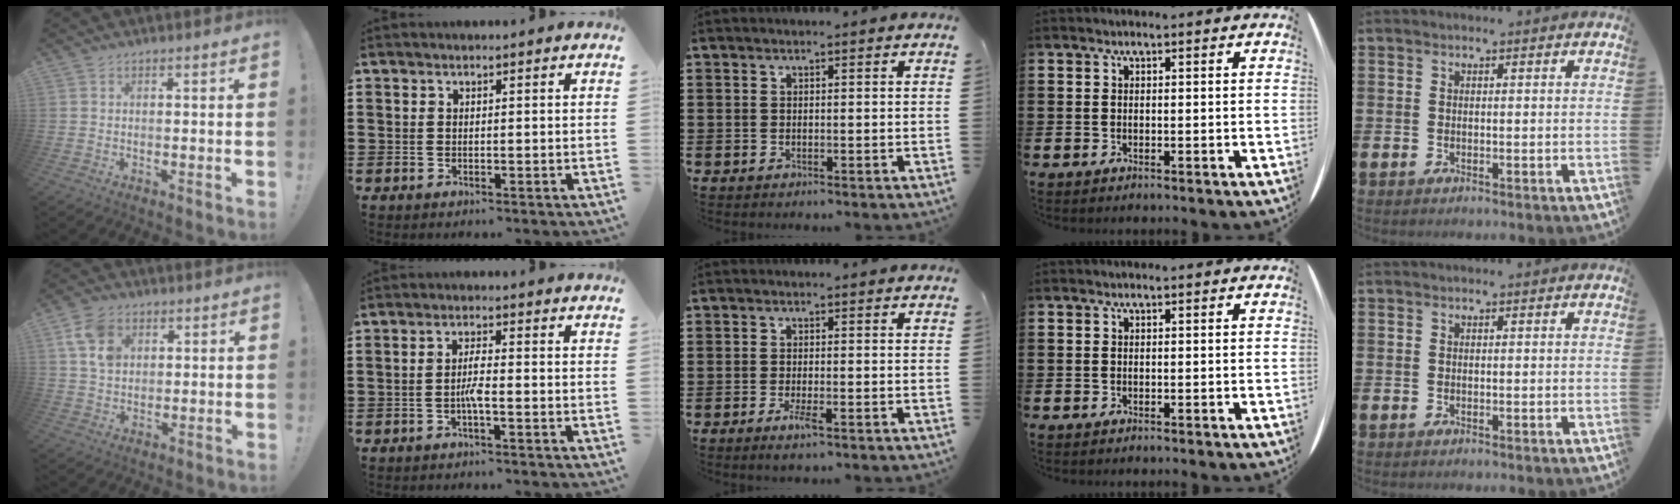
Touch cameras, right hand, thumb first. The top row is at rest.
{"thumb": {"total": 9.3, "force": [3.5, 7.0, 5.1], "torque": [-0.101, 0.001, 0.073]}, "index": {"total": 2.8, "force": [-1.0, 0.3, 2.6], "torque": [-0.064, -0.004, -0.023]}, "middle": {"total": 2.4, "force": [-1.2, 0.4, 2.1], "torque": [-0.042, -0.004, -0.023]}}